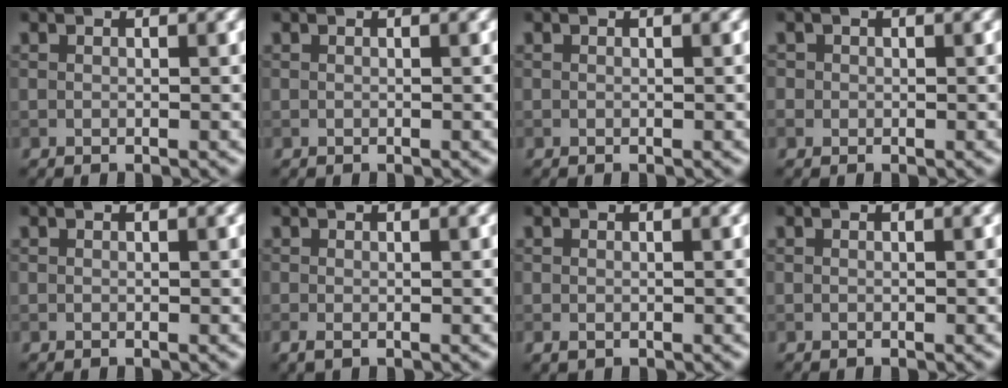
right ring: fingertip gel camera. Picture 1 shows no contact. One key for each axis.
{"total": 0.0}
{"total": 0.0}
{"total": 1.0, "fx": 0.0, "fy": 1.0, "fz": 0.1, "tx": 0.007, "ty": -0.003, "tz": -0.003}
{"total": 0.0}
{"total": 1.1, "fx": -0.1, "fy": 0.3, "fz": 1.0, "tx": -0.020, "ty": -0.002, "tz": -0.002}
{"total": 0.8, "fx": -0.3, "fy": 0.6, "fz": 0.4, "tx": -0.007, "ty": -0.005, "tz": -0.006}
{"total": 0.0}